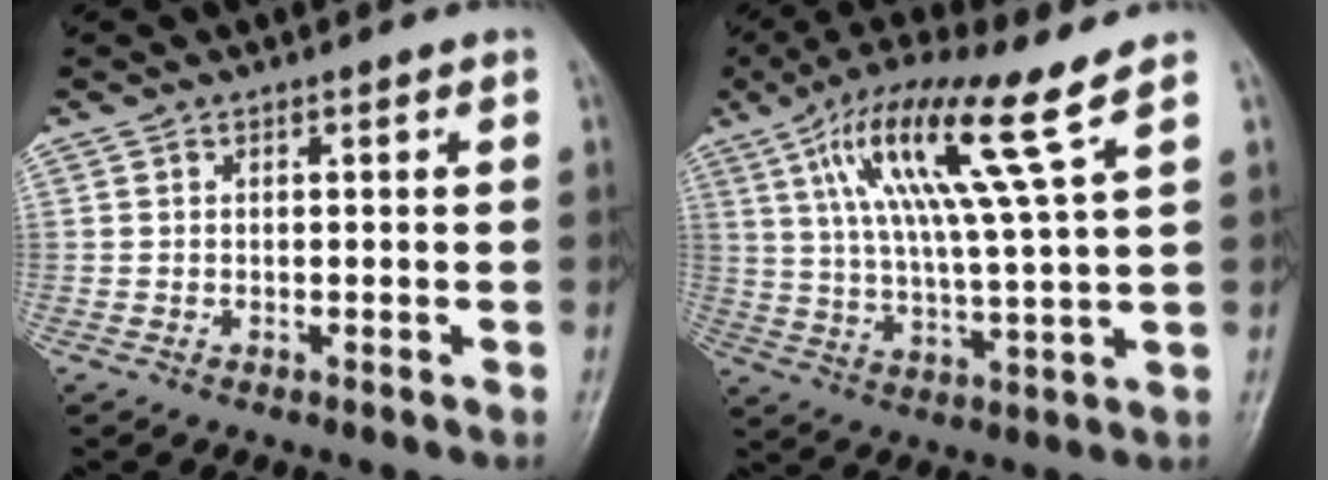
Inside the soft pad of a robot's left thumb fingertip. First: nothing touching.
{"total": 14.8, "force": [7.5, 0.3, 12.7], "torque": [-0.241, -0.020, 0.138]}